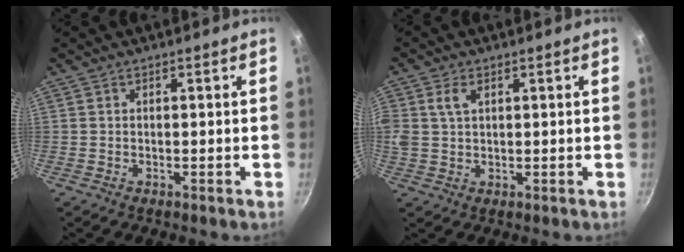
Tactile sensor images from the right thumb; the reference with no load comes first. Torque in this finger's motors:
{"motor_torque": [-0.09, 0.25, 0.41, 0.19, 0.08]}